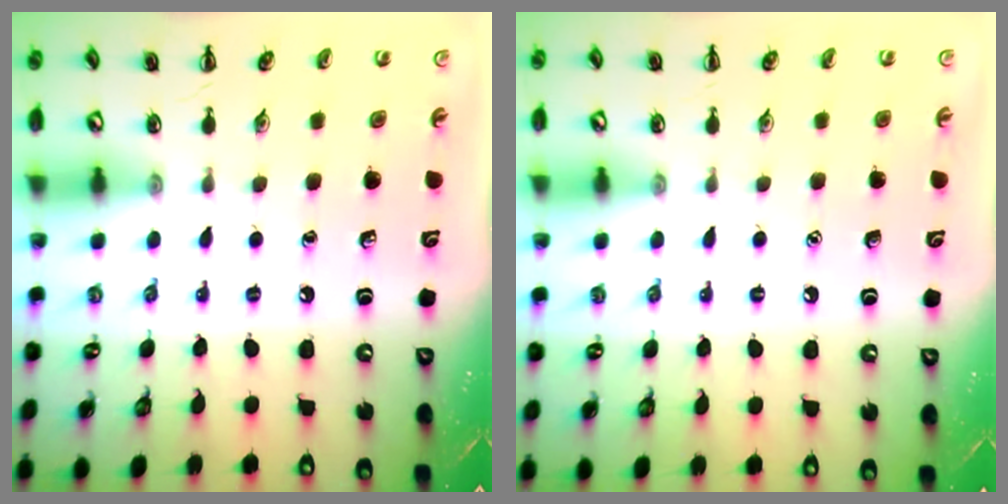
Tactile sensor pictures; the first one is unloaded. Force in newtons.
{"total": 1.4, "press": 1.4, "slide": 0.1}